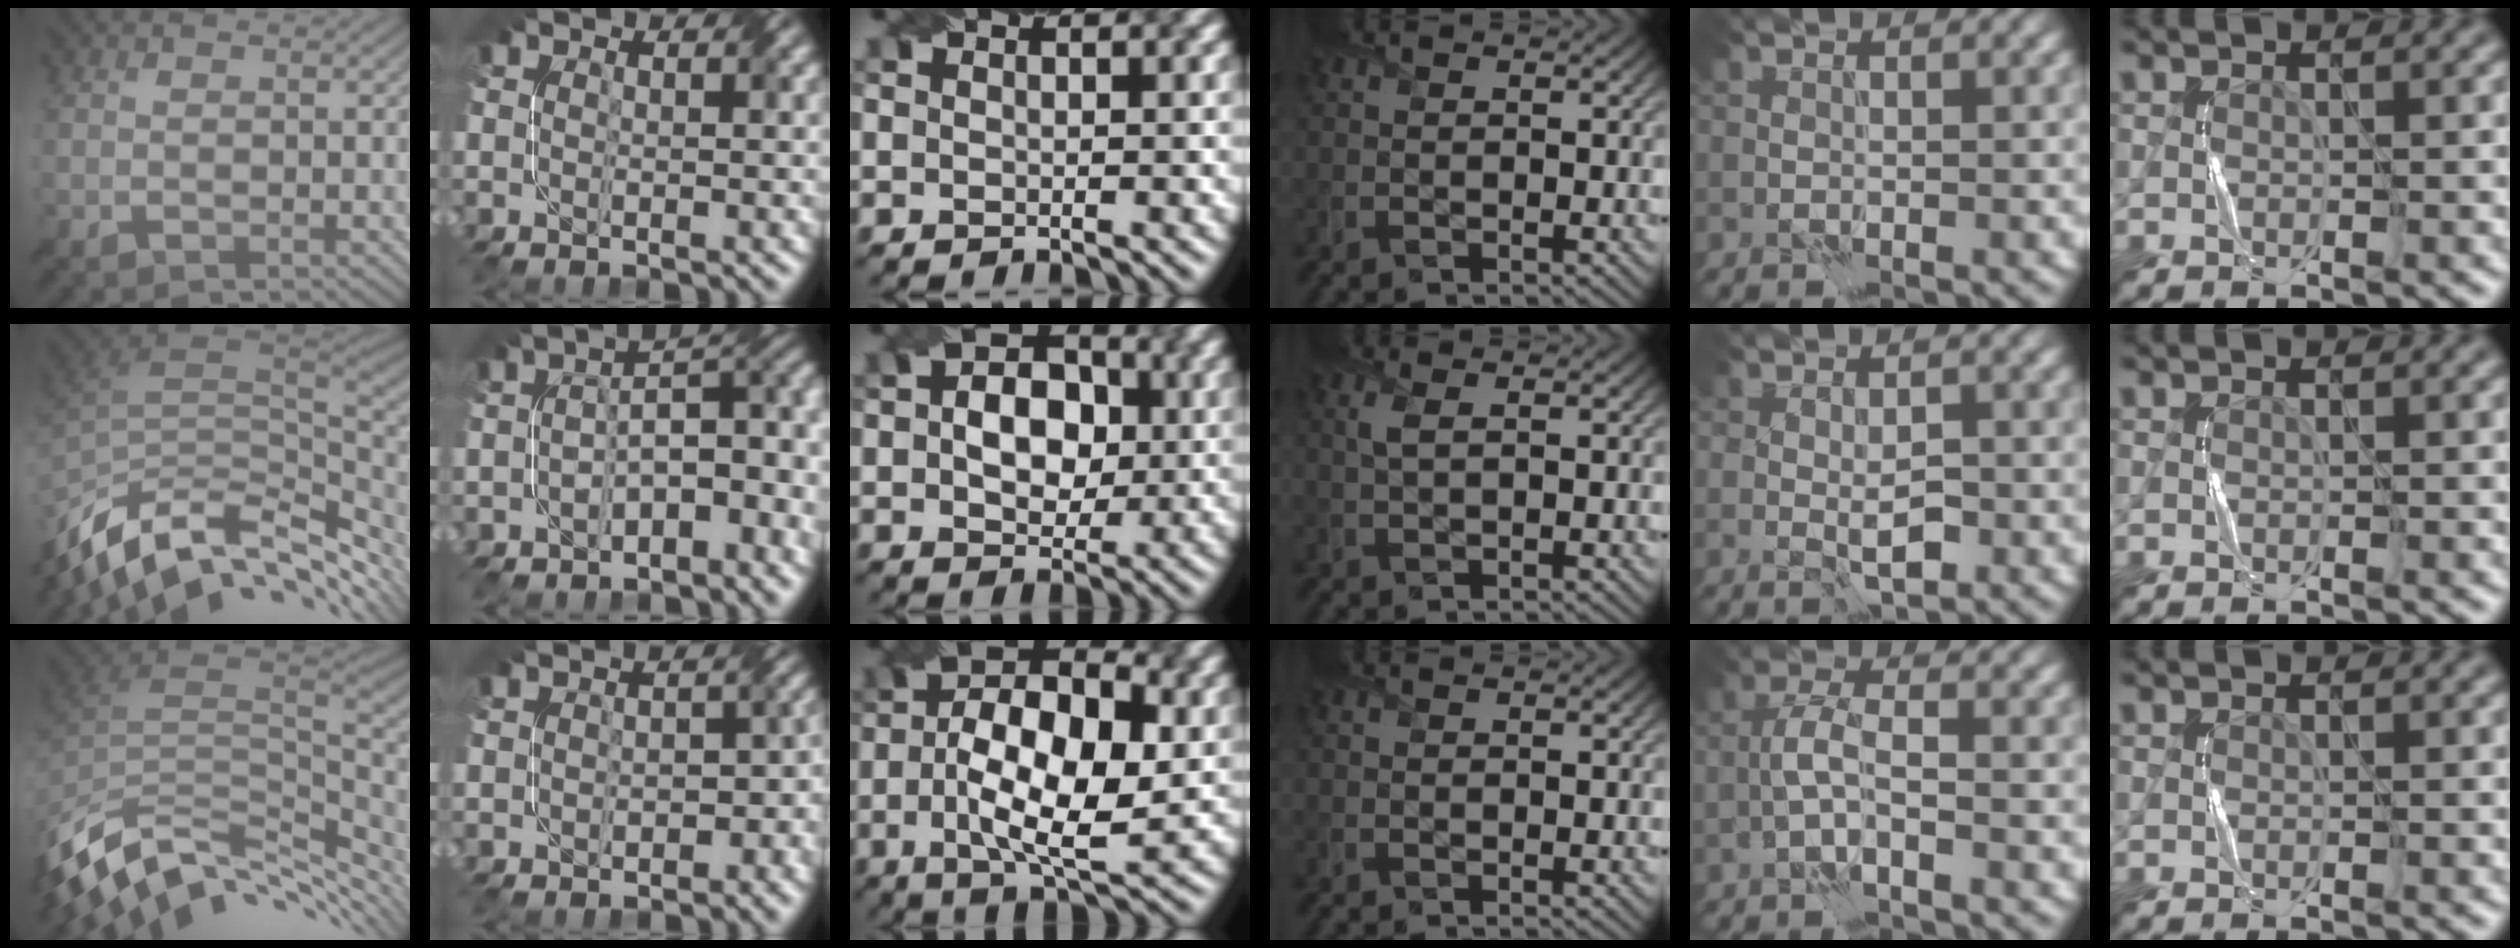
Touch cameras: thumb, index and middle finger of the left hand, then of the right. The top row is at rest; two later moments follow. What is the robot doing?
{"motion": "twist", "object": "screw"}